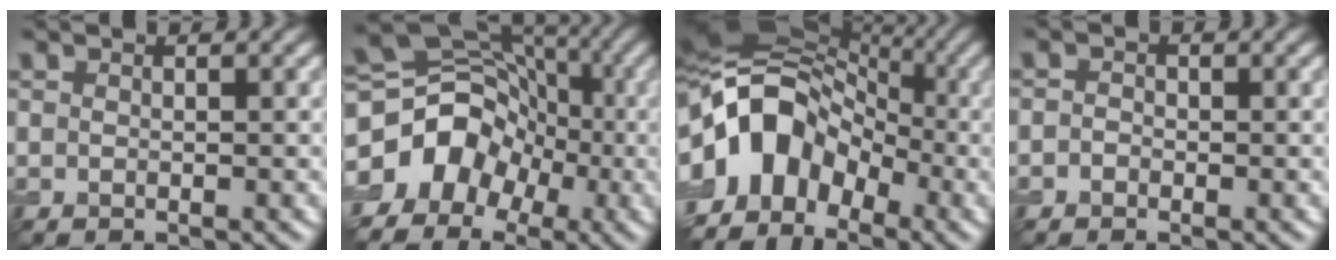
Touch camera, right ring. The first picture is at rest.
{"total": 8.3, "force": [-2.6, 6.8, 4.0], "torque": [-0.056, 0.018, -0.050]}
{"total": 11.2, "force": [-2.4, 8.1, 7.4], "torque": [-0.119, 0.023, -0.065]}
{"total": 0.6, "force": [-0.4, 0.5, 0.1], "torque": [0.000, 0.002, -0.013]}